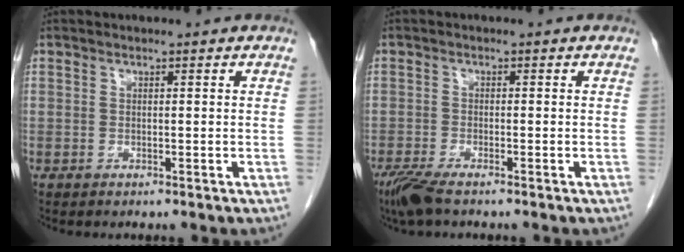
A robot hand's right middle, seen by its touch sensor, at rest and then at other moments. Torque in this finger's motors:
{"motor_torque": [0.07, 0.02, 0.02, 0.01]}